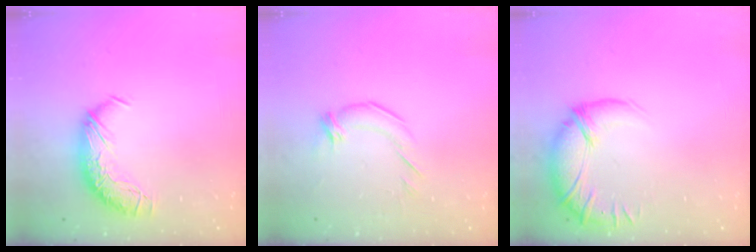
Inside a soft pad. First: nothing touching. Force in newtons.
{"total": 2.7, "press": 1.7, "slide": 2.1}
{"total": 3.0, "press": 1.5, "slide": 2.6}